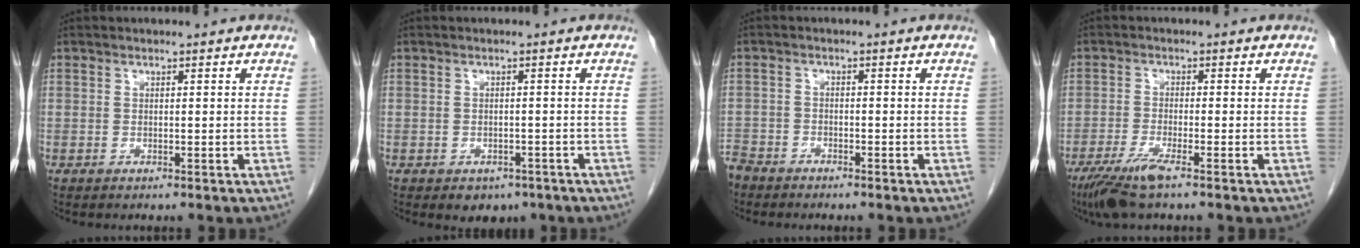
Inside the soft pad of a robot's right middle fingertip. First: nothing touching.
{"total": 3.4, "force": [-2.2, 2.3, 1.2], "torque": [-0.008, 0.003, -0.020]}
{"total": 4.9, "force": [-4.4, 2.1, 0.7], "torque": [-0.016, -0.005, -0.086]}
{"total": 5.7, "force": [-3.8, 0.2, 4.2], "torque": [-0.087, -0.017, -0.073]}